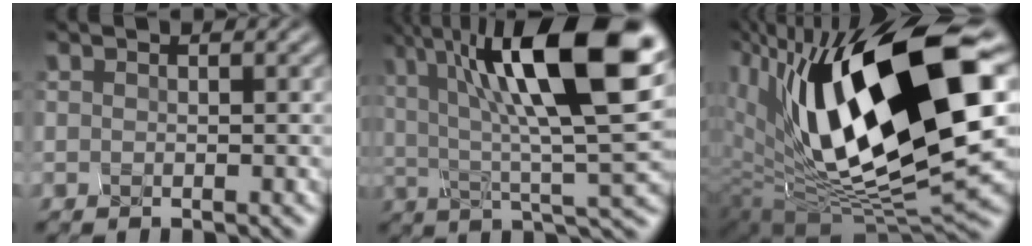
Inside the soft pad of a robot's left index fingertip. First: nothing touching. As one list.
[{"total": 14.4, "force": [5.3, 3.7, 12.8], "torque": [-0.215, 0.012, 0.098]}, {"total": 16.1, "force": [5.0, 6.8, 13.7], "torque": [-0.246, -0.004, 0.096]}]